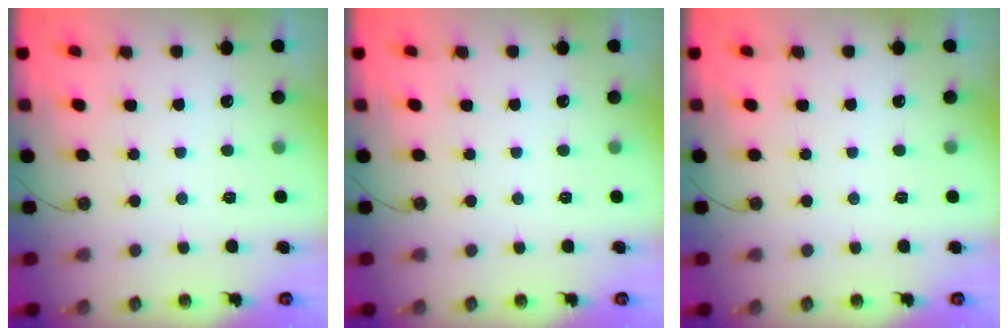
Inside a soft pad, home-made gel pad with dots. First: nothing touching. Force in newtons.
{"total": 0.0}
{"total": 0.0}